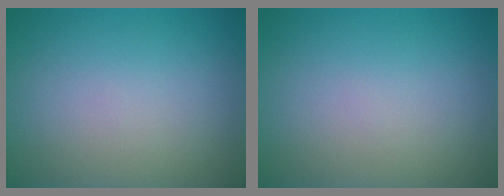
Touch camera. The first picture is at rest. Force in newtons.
{"total": 0.0}